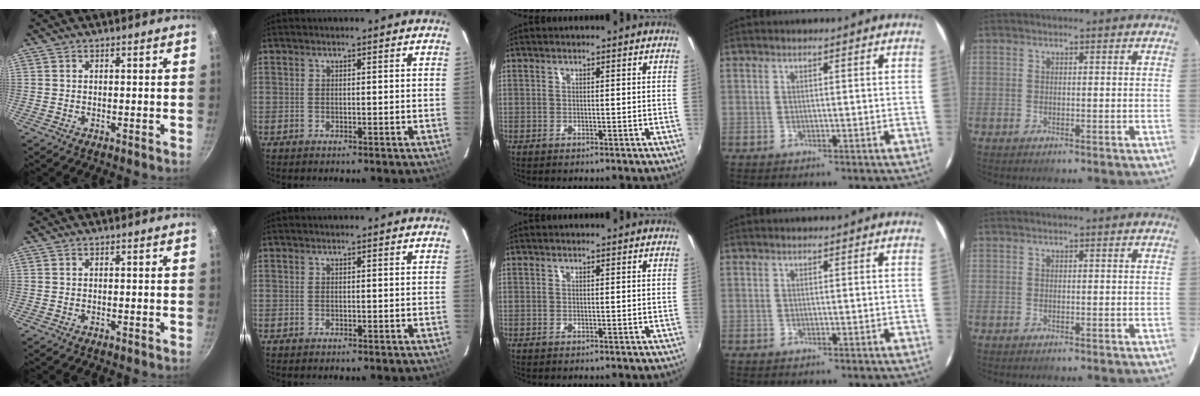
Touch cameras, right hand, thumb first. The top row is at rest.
{}